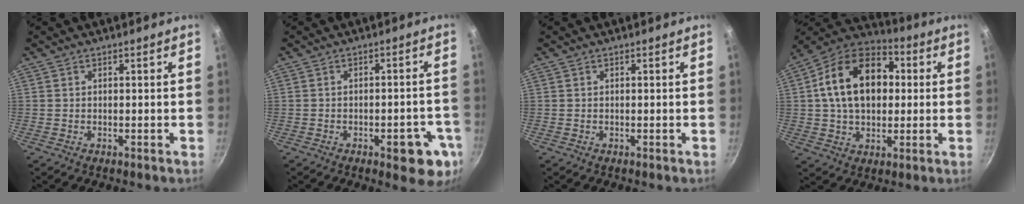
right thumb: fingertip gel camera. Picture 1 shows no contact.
{"total": 9.4, "force": [-3.7, 3.8, 7.8], "torque": [-0.066, 0.016, -0.040]}
{"total": 0.0}
{"total": 18.8, "force": [2.8, 12.9, 13.4], "torque": [-0.197, 0.028, 0.031]}